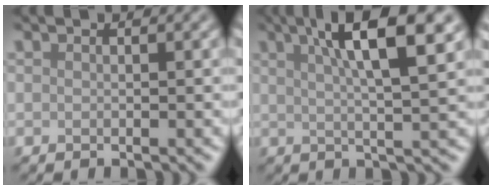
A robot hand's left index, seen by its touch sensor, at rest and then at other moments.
{"total": 8.5, "force": [3.7, 1.9, 7.4], "torque": [-0.086, 0.019, 0.048]}